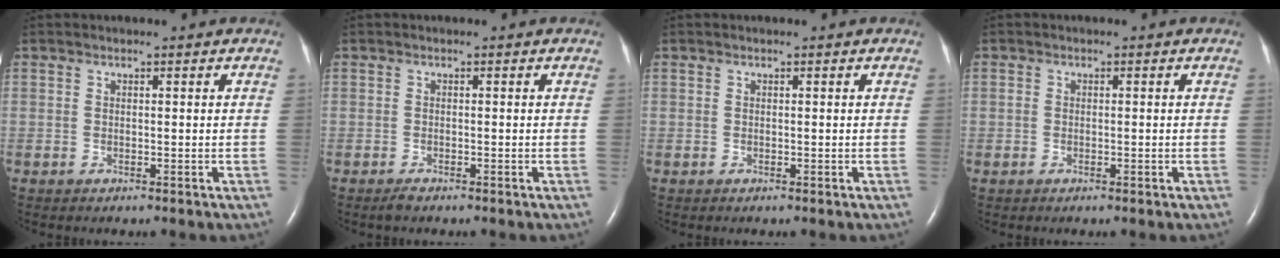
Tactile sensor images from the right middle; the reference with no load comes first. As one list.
[{"total": 0.9, "force": [-0.8, 0.1, 0.4], "torque": [-0.016, -0.003, -0.013]}, {"total": 0.0}, {"total": 0.6, "force": [-0.2, 0.4, 0.5], "torque": [-0.015, -0.001, -0.002]}]